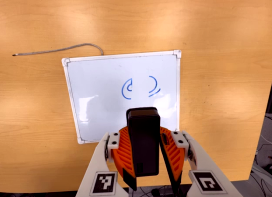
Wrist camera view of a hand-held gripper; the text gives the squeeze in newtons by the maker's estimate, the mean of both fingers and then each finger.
{"total": 10.1, "left": 10.1, "right": 10.1}